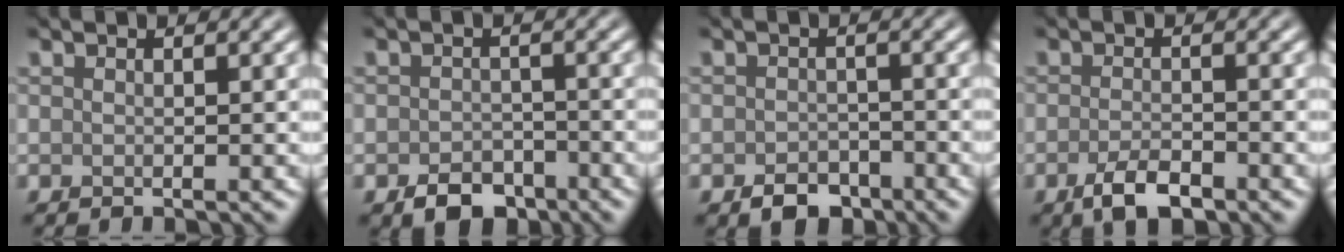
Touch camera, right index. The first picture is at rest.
{"total": 3.3, "force": [-2.1, 2.1, 1.4], "torque": [-0.018, -0.004, -0.042]}
{"total": 2.8, "force": [-1.8, 1.8, 1.2], "torque": [-0.013, -0.002, -0.036]}
{"total": 3.2, "force": [-1.9, 1.2, 2.3], "torque": [-0.045, -0.001, -0.037]}